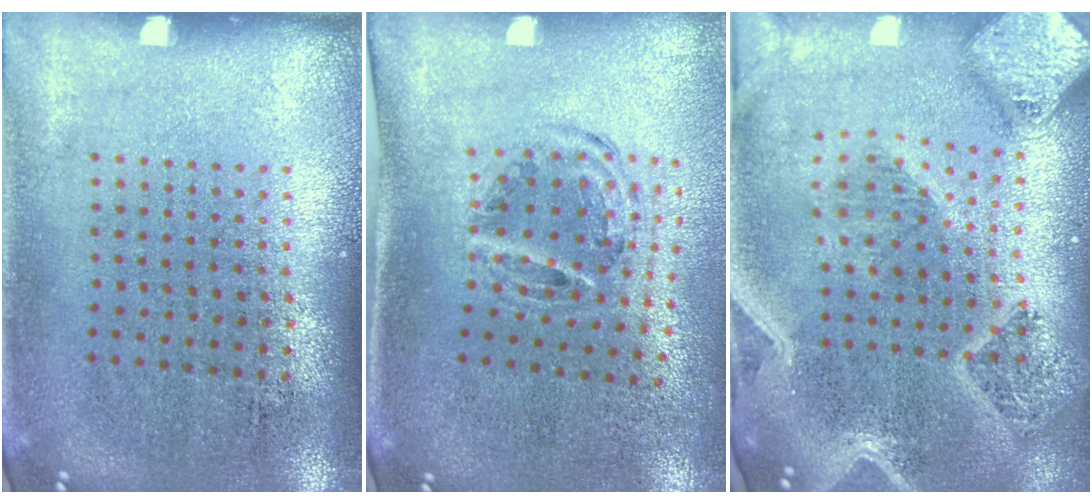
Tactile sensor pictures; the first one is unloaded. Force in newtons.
{"total": 1.1, "press": 1.0, "slide": 0.3}
{"total": 3.3, "press": 2.8, "slide": 1.8}